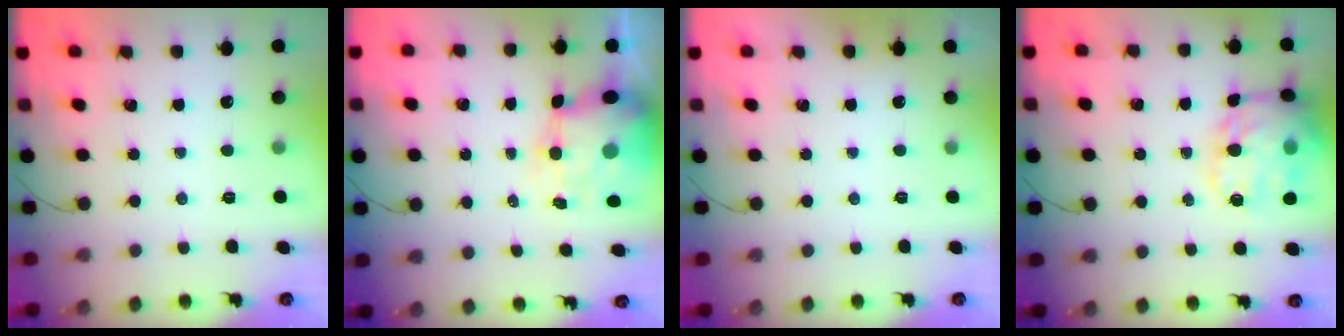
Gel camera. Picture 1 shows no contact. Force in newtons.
{"total": 8.5, "press": 8.2, "slide": 2.4}
{"total": 1.9, "press": 1.9, "slide": 0.3}
{"total": 21.0, "press": 20.8, "slide": 2.8}